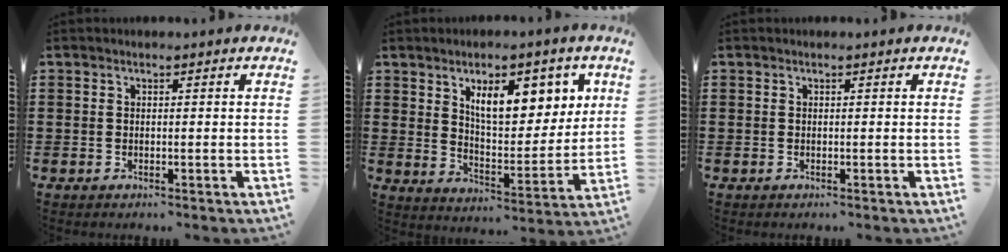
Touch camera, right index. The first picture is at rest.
{"total": 9.9, "force": [5.1, 4.6, 7.1], "torque": [-0.116, -0.007, 0.084]}
{"total": 0.0}